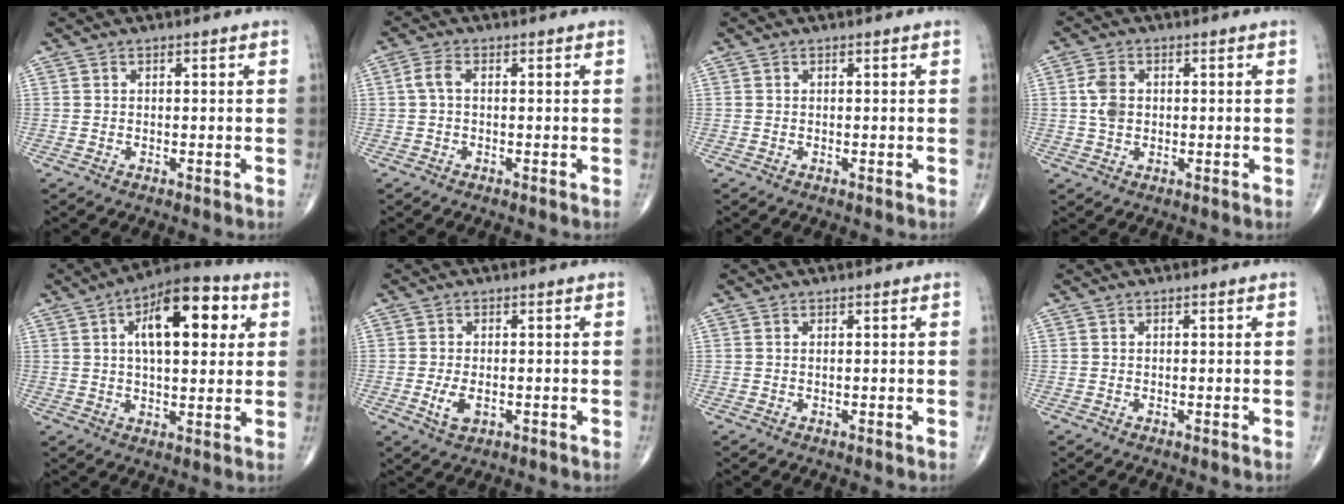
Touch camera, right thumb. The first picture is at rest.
{"total": 2.7, "force": [0.2, 1.4, 2.3], "torque": [-0.055, 0.007, 0.002]}
{"total": 0.0}
{"total": 5.7, "force": [0.7, 3.9, 4.1], "torque": [-0.082, 0.001, 0.013]}
{"total": 16.5, "force": [5.0, 7.4, 13.9], "torque": [-0.185, 0.010, 0.071]}
{"total": 4.0, "force": [-0.9, 2.2, 3.2], "torque": [-0.061, -0.005, -0.011]}
{"total": 0.0}
{"total": 0.0}